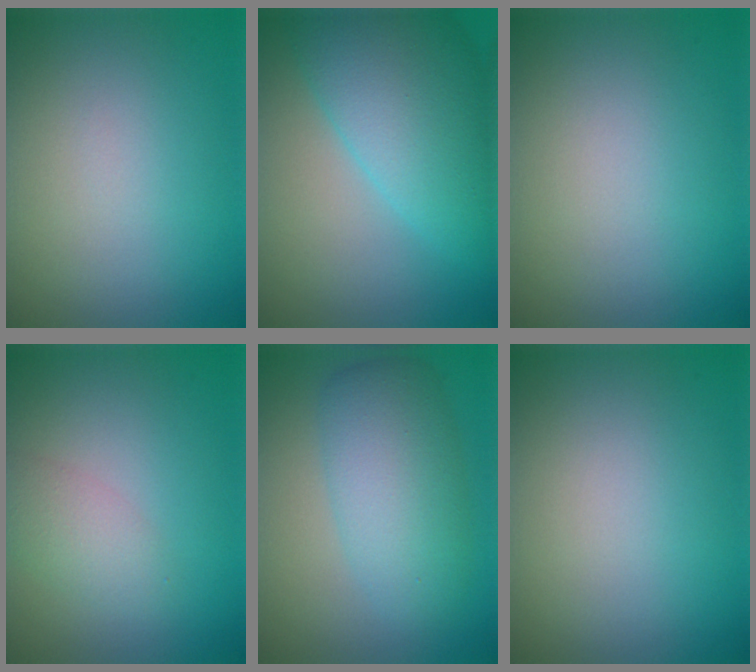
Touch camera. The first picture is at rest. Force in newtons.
{"total": 9.8, "press": 9.8, "slide": 0.4}
{"total": 0.0}
{"total": 2.2, "press": 2.2, "slide": 0.1}
{"total": 5.6, "press": 5.6, "slide": 0.1}
{"total": 0.0}